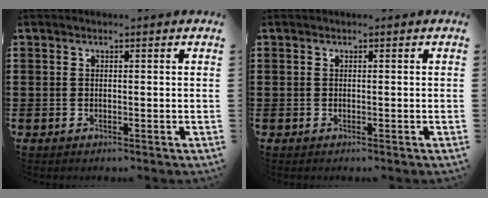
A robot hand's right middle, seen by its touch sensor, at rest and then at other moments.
{"total": 0.0}